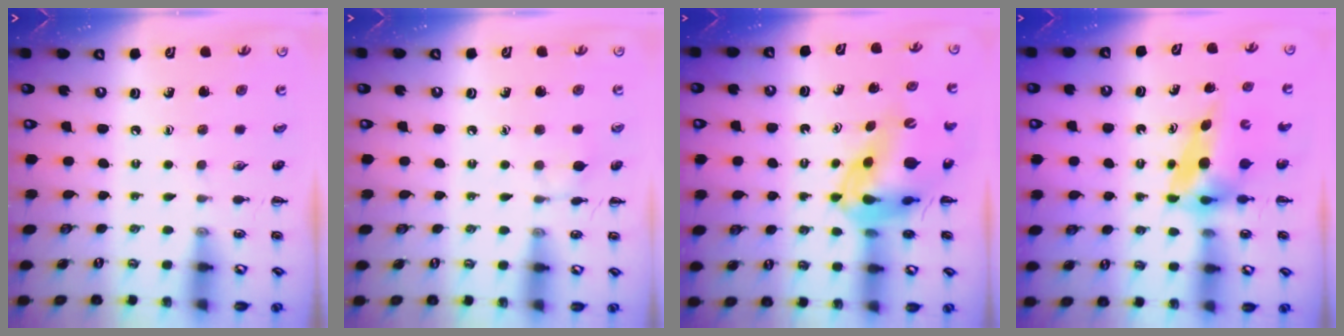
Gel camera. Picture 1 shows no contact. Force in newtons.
{"total": 6.6, "press": 6.4, "slide": 1.7}
{"total": 12.1, "press": 11.6, "slide": 3.5}
{"total": 6.1, "press": 6.0, "slide": 1.0}